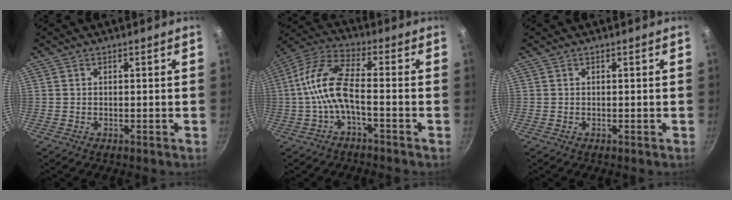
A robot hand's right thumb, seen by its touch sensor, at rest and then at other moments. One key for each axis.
{"total": 10.1, "fx": -2.5, "fy": 3.5, "fz": 9.2, "tx": -0.203, "ty": 0.037, "tz": -0.064}
{"total": 0.0}